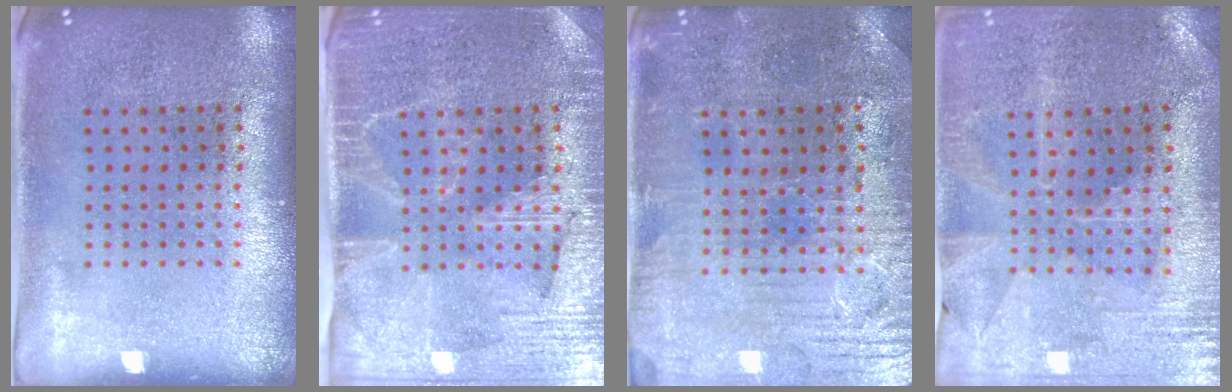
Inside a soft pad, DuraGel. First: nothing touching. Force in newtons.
{"total": 4.0, "press": 3.4, "slide": 2.0}
{"total": 1.5, "press": 1.3, "slide": 0.6}
{"total": 0.9, "press": 0.8, "slide": 0.3}